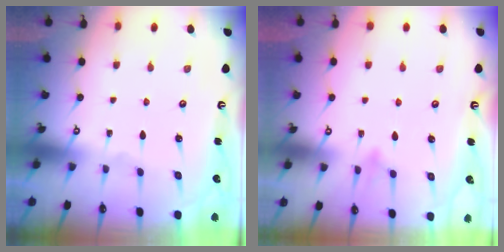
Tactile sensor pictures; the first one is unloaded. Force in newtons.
{"total": 7.7, "press": 7.6, "slide": 1.4}